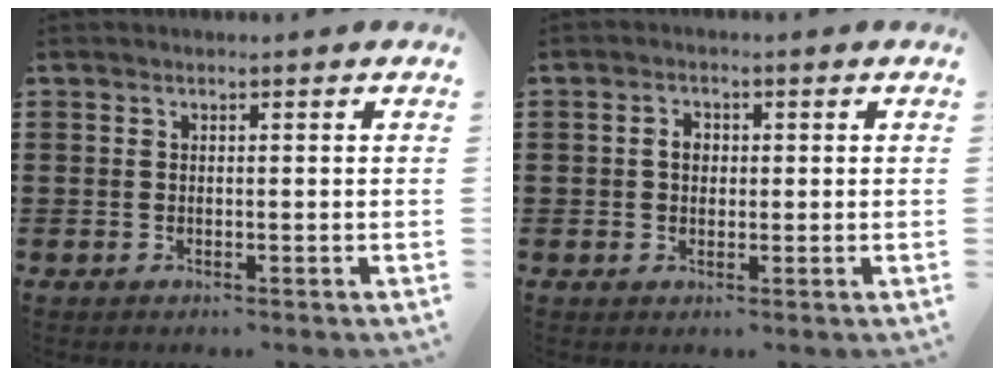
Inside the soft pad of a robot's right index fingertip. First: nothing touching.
{"total": 2.4, "force": [0.2, 1.7, 1.6], "torque": [-0.035, 0.008, 0.001]}